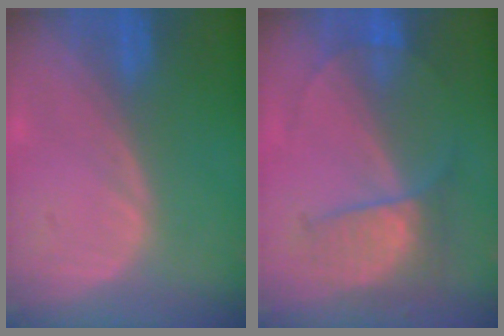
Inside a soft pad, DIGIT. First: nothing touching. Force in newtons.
{"total": 7.2, "press": 6.1, "slide": 3.9}